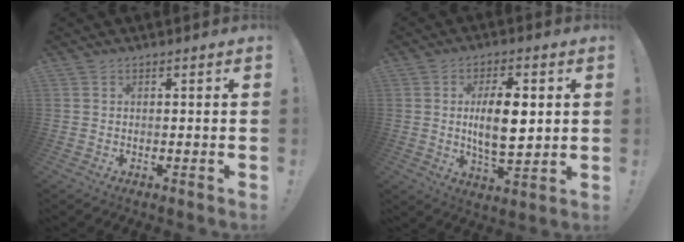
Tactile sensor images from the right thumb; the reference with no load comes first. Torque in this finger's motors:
{"motor_torque": [0.30, 0.36, 1.02, -0.18, 0.09]}